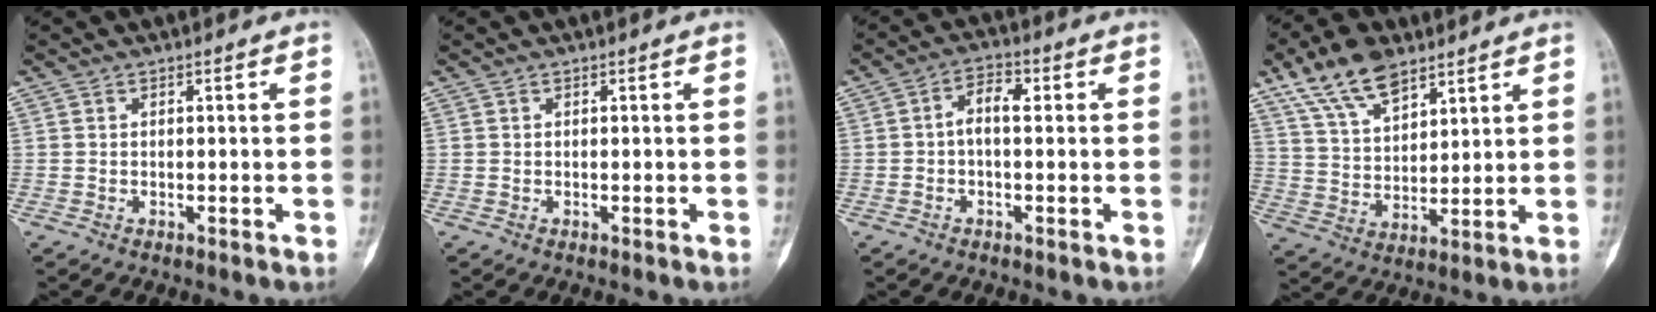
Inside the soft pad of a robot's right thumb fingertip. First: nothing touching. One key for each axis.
{"total": 0.0}
{"total": 4.8, "fx": 0.2, "fy": 2.6, "fz": 4.0, "tx": -0.066, "ty": 0.017, "tz": -0.005}
{"total": 13.0, "fx": 8.6, "fy": 6.2, "fz": 7.5, "tx": -0.114, "ty": -0.028, "tz": 0.165}